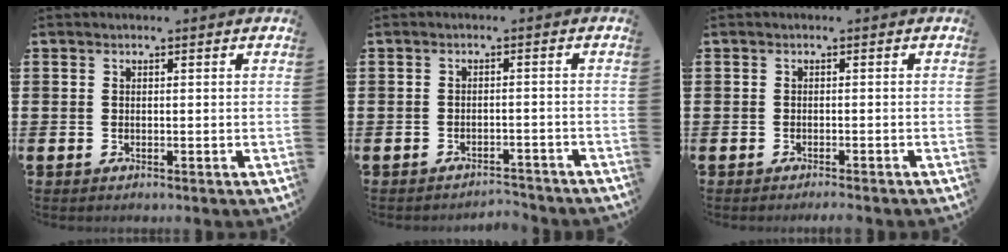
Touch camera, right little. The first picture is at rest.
{"total": 1.9, "force": [-1.9, 0.0, 0.0], "torque": [-0.004, 0.004, -0.042]}
{"total": 0.7, "force": [-0.7, -0.1, 0.2], "torque": [-0.003, -0.002, -0.014]}